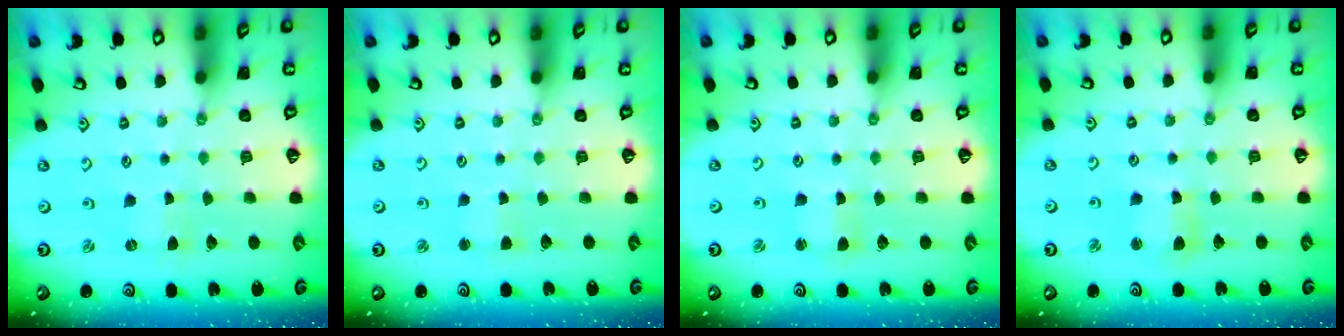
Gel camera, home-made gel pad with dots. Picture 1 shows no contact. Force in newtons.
{"total": 2.2, "press": 2.2, "slide": 0.3}
{"total": 1.9, "press": 1.8, "slide": 0.3}
{"total": 4.3, "press": 4.2, "slide": 0.5}